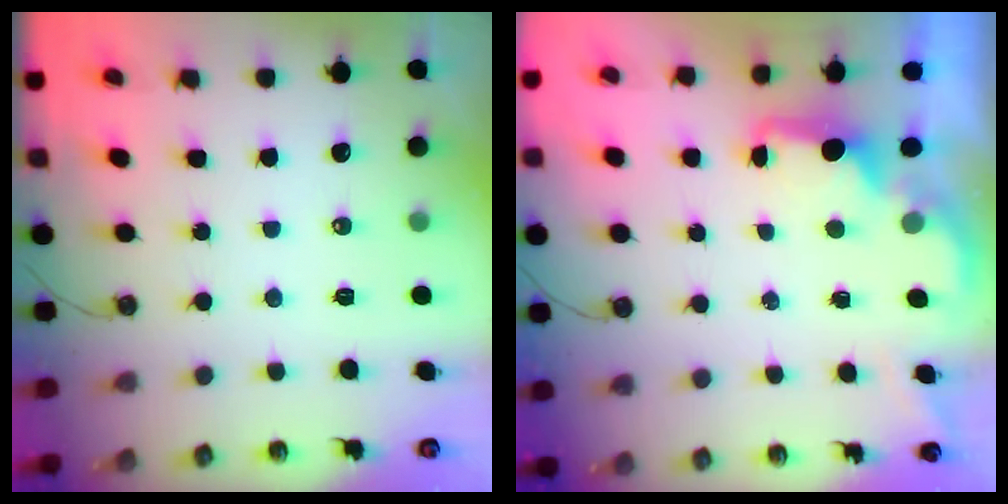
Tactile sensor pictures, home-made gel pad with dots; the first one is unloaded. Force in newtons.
{"total": 1.9, "press": 1.7, "slide": 0.8}